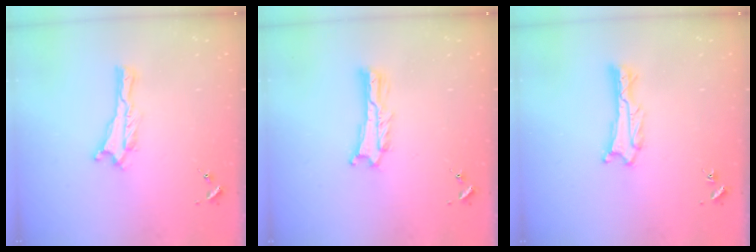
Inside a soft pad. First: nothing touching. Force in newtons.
{"total": 1.1, "press": 1.1, "slide": 0.2}
{"total": 1.0, "press": 1.0, "slide": 0.1}